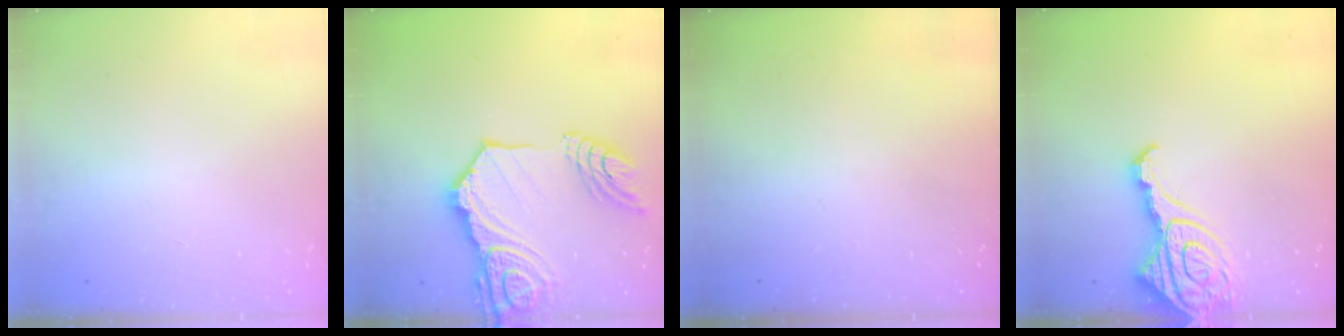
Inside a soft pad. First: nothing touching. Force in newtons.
{"total": 23.1, "press": 22.9, "slide": 2.8}
{"total": 0.0}
{"total": 15.1, "press": 15.0, "slide": 1.7}